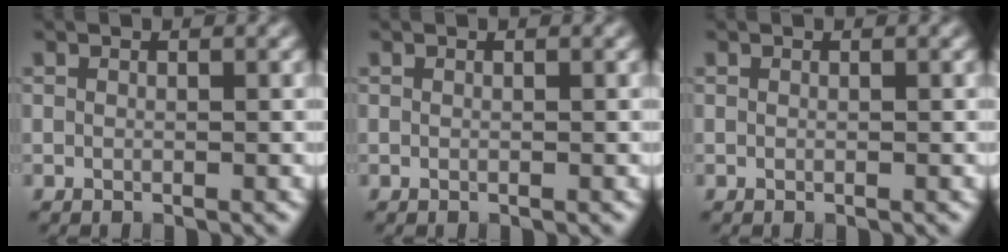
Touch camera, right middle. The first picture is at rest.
{"total": 0.0}
{"total": 0.0}